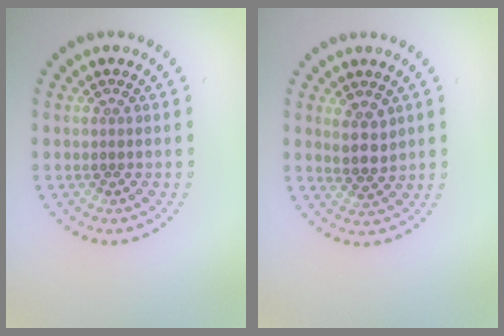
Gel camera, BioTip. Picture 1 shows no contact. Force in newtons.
{"total": 2.5, "press": 2.2, "slide": 1.2}